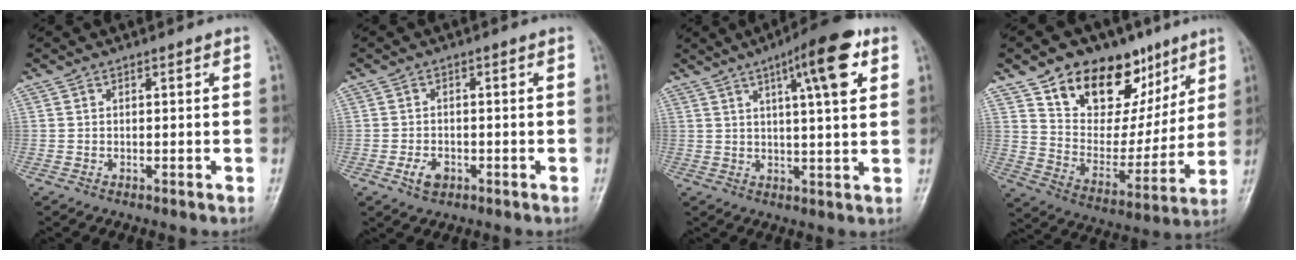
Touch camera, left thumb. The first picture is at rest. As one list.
[{"total": 3.2, "force": [-1.4, 2.2, 1.9], "torque": [-0.029, 0.004, -0.022]}, {"total": 12.1, "force": [5.4, 2.5, 10.6], "torque": [-0.147, -0.009, 0.073]}, {"total": 22.0, "force": [12.5, 13.3, 12.2], "torque": [-0.130, -0.044, 0.211]}]